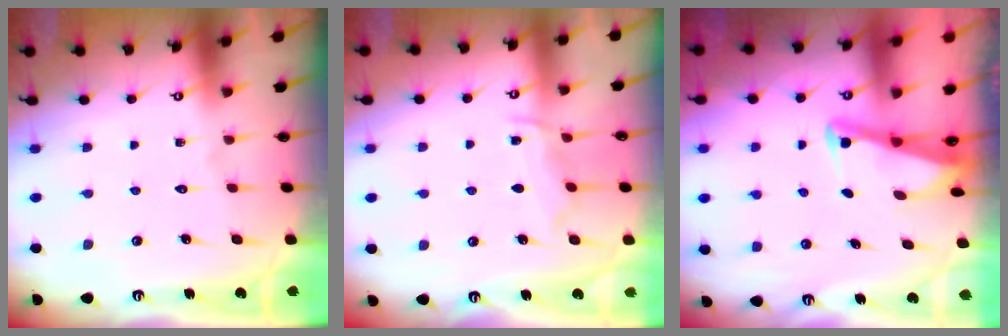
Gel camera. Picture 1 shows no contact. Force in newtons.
{"total": 7.1, "press": 7.1, "slide": 0.8}
{"total": 2.8, "press": 2.8, "slide": 0.3}